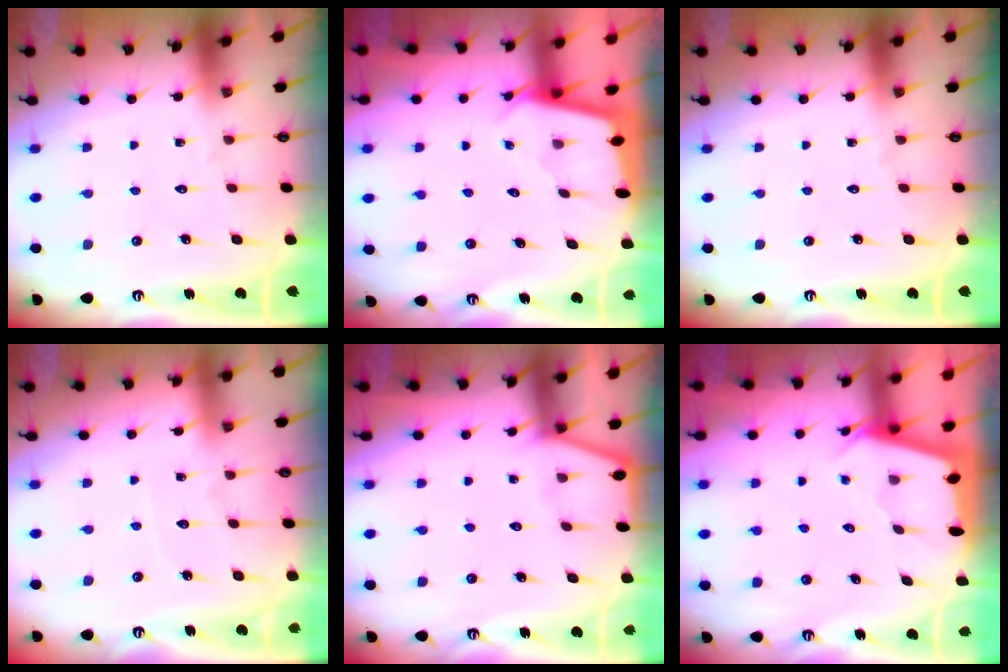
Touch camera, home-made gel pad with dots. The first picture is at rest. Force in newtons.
{"total": 2.0, "press": 2.0, "slide": 0.2}
{"total": 0.0}
{"total": 2.6, "press": 2.6, "slide": 0.4}
{"total": 2.5, "press": 2.5, "slide": 0.3}
{"total": 2.1, "press": 2.1, "slide": 0.3}